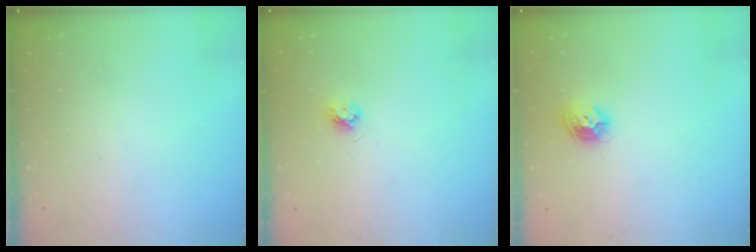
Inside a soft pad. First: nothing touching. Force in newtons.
{"total": 4.5, "press": 4.5, "slide": 0.6}
{"total": 8.8, "press": 8.8, "slide": 0.2}